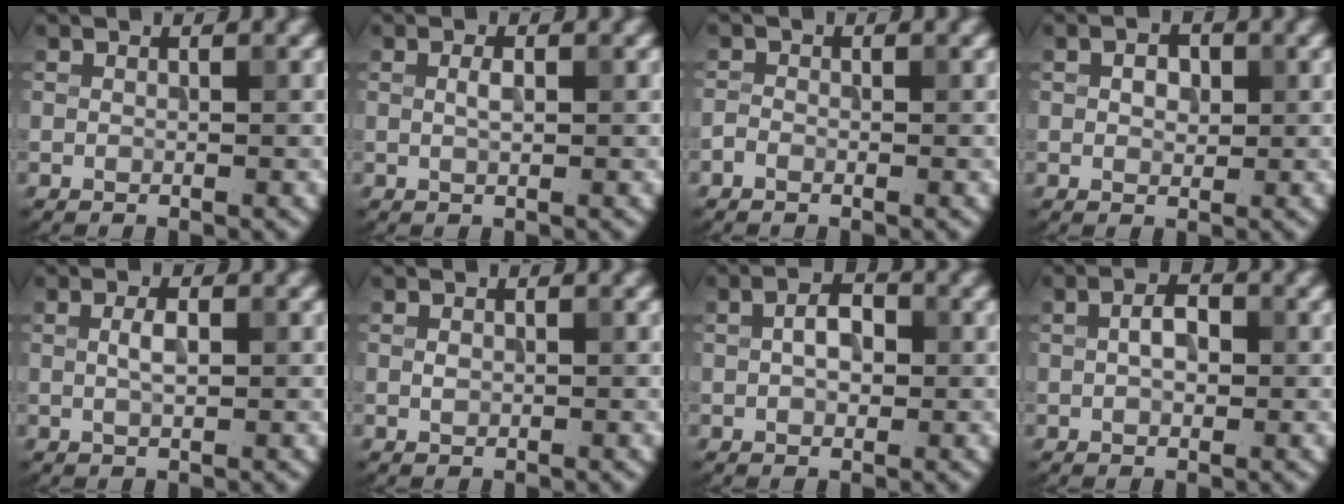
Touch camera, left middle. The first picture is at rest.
{"total": 1.0, "force": [0.2, 0.4, 0.9], "torque": [-0.020, 0.001, 0.003]}
{"total": 0.8, "force": [-0.6, 0.5, 0.3], "torque": [-0.004, 0.000, -0.015]}
{"total": 1.8, "force": [0.3, 1.3, 1.2], "torque": [-0.020, 0.001, 0.003]}
{"total": 1.7, "force": [0.2, 0.7, 1.5], "torque": [-0.033, 0.002, 0.004]}
{"total": 0.7, "force": [0.0, 0.5, 0.4], "torque": [-0.006, -0.002, 0.000]}
{"total": 2.8, "force": [0.2, 1.7, 2.2], "torque": [-0.039, 0.006, 0.000]}
{"total": 2.4, "force": [0.2, 1.4, 1.9], "torque": [-0.035, 0.004, 0.000]}